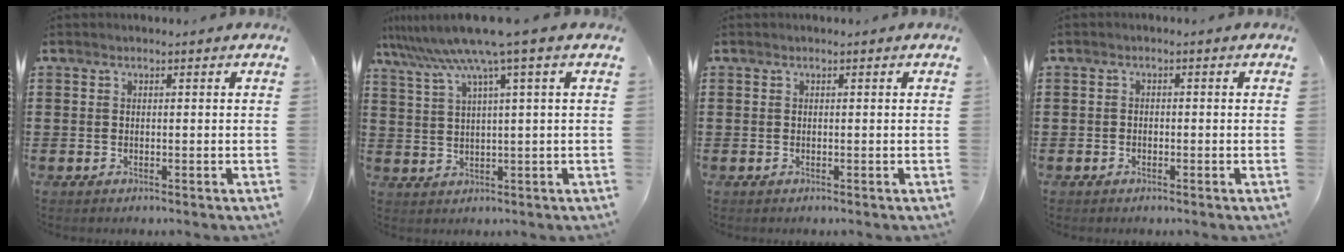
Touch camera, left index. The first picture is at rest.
{"total": 7.9, "force": [4.8, -0.8, 6.2], "torque": [-0.143, -0.030, 0.078]}
{"total": 0.0}
{"total": 0.9, "force": [-0.8, 0.5, 0.1], "torque": [-0.006, 0.001, -0.017]}